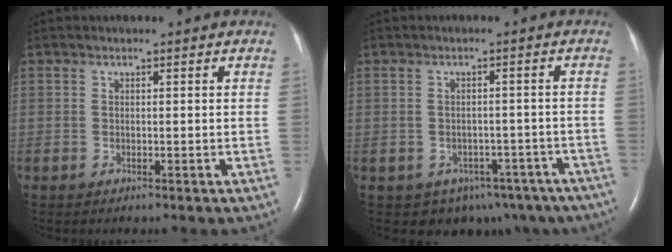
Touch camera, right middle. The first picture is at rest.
{"total": 11.7, "force": [-7.7, 8.0, 3.7], "torque": [-0.050, 0.009, -0.080]}